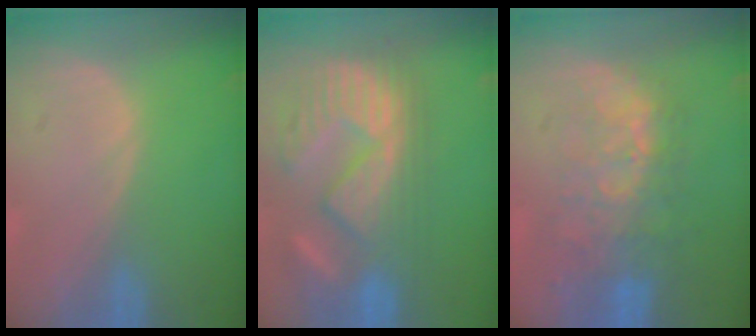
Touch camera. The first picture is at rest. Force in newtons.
{"total": 12.3, "press": 11.6, "slide": 4.0}
{"total": 10.1, "press": 8.6, "slide": 5.3}